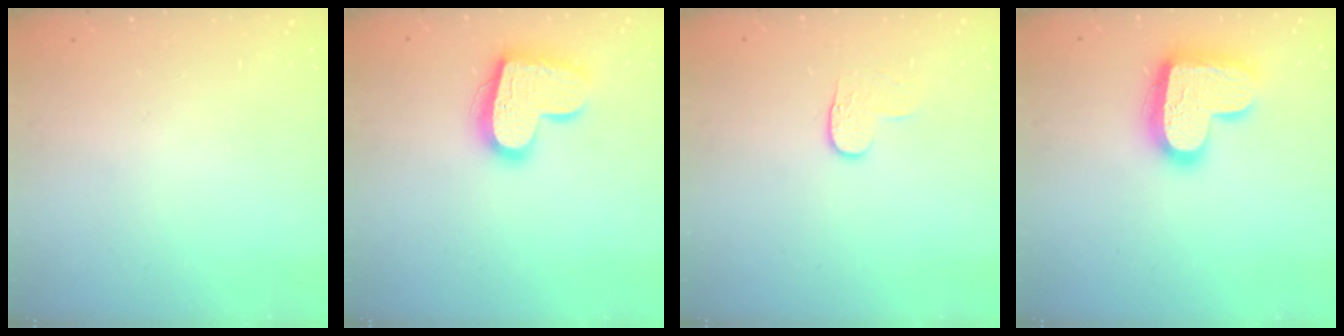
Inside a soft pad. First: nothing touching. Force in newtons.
{"total": 16.7, "press": 16.7, "slide": 1.1}
{"total": 3.6, "press": 3.6, "slide": 0.4}
{"total": 19.4, "press": 19.3, "slide": 1.4}